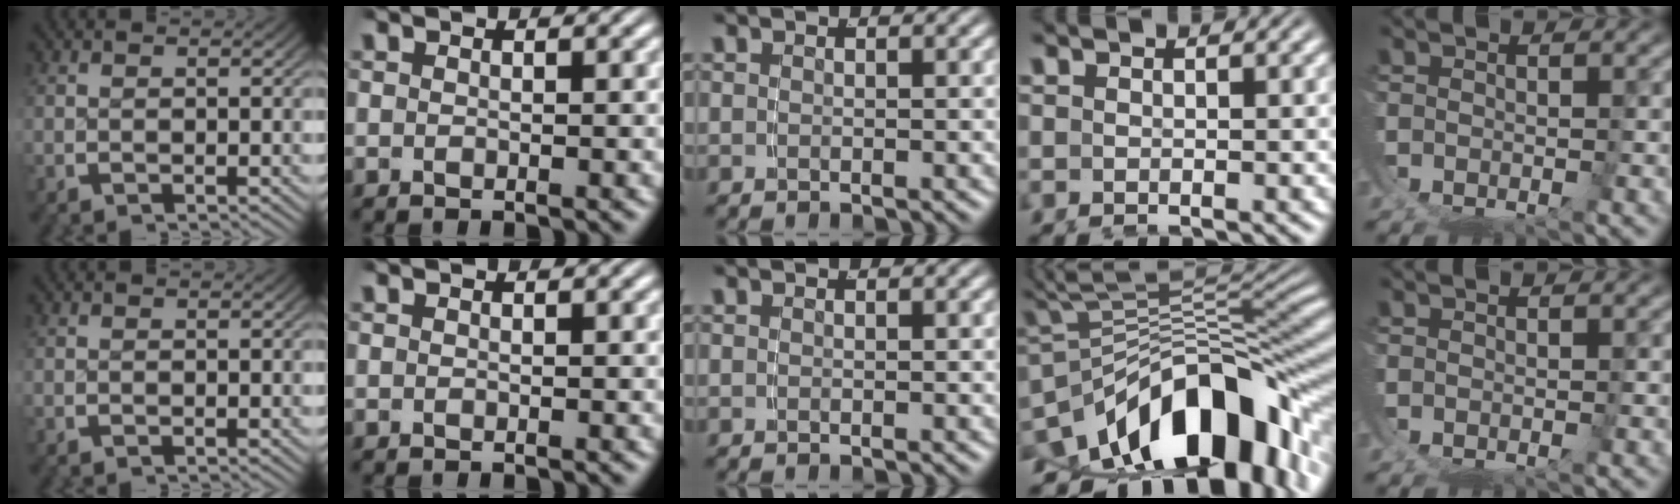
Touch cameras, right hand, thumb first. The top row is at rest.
{"ring": {"total": 18.2, "force": [-6.7, 10.4, 13.3], "torque": [-0.202, -0.043, -0.078]}}